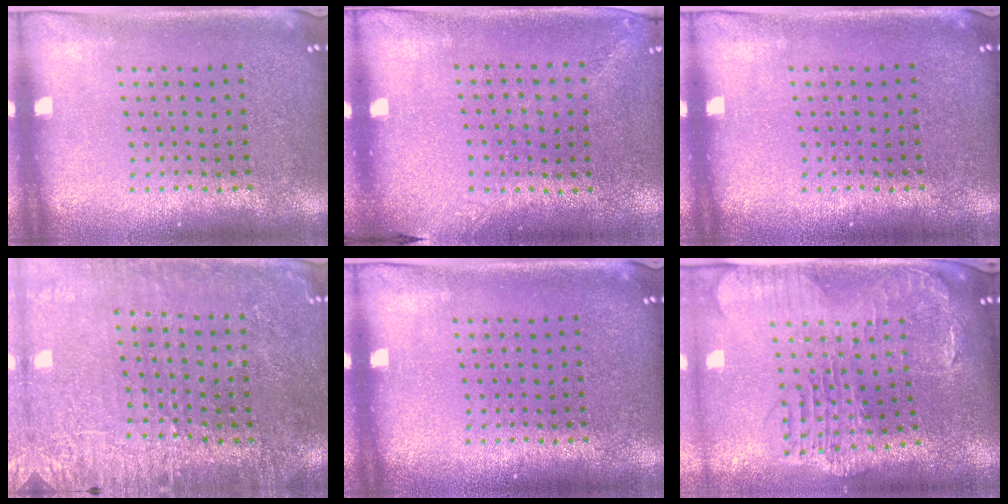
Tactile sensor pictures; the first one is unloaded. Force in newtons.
{"total": 1.4, "press": 1.1, "slide": 0.9}
{"total": 0.0}
{"total": 3.0, "press": 2.9, "slide": 0.6}
{"total": 0.0}
{"total": 1.9, "press": 1.8, "slide": 0.7}